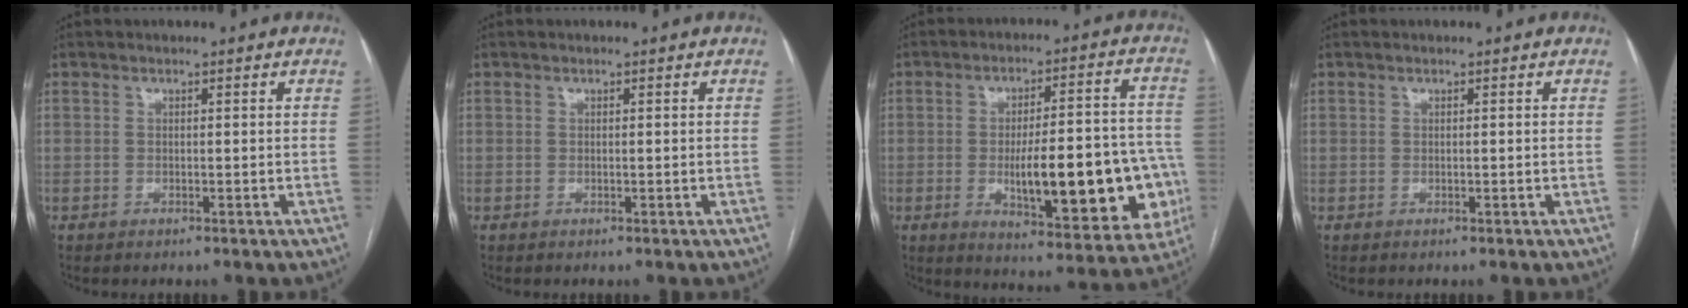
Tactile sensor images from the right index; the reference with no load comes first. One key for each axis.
{"total": 0.0}
{"total": 20.4, "fx": -4.3, "fy": 5.6, "fz": 19.2, "tx": -0.201, "ty": 0.024, "tz": -0.038}
{"total": 0.0}